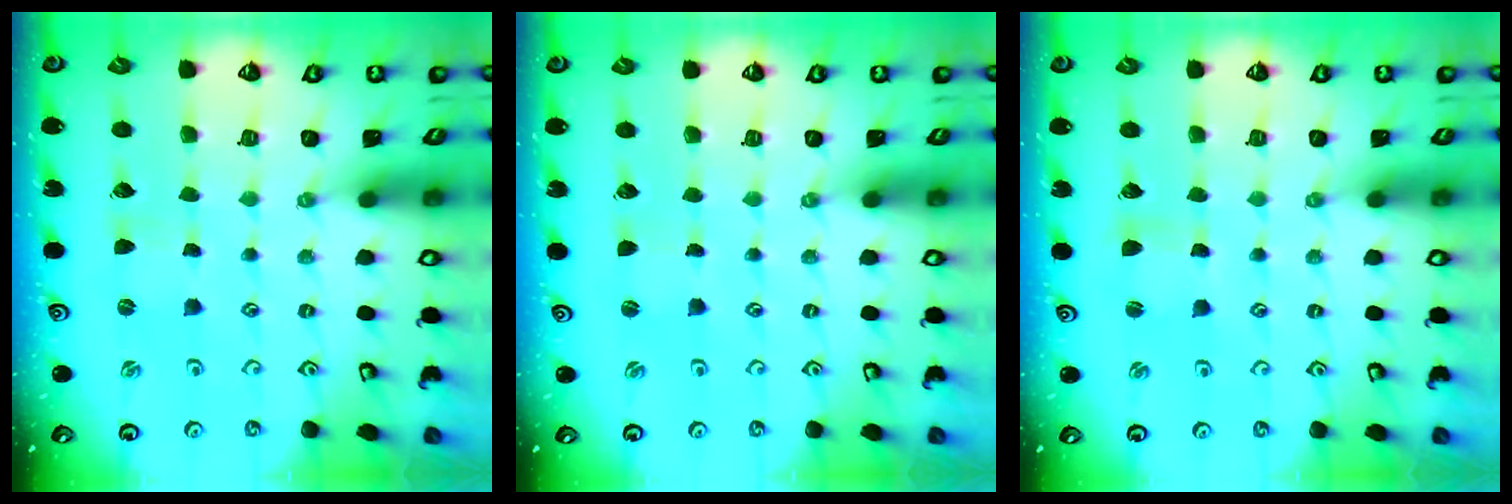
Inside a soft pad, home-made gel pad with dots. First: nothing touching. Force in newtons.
{"total": 0.0}
{"total": 1.7, "press": 1.7, "slide": 0.3}